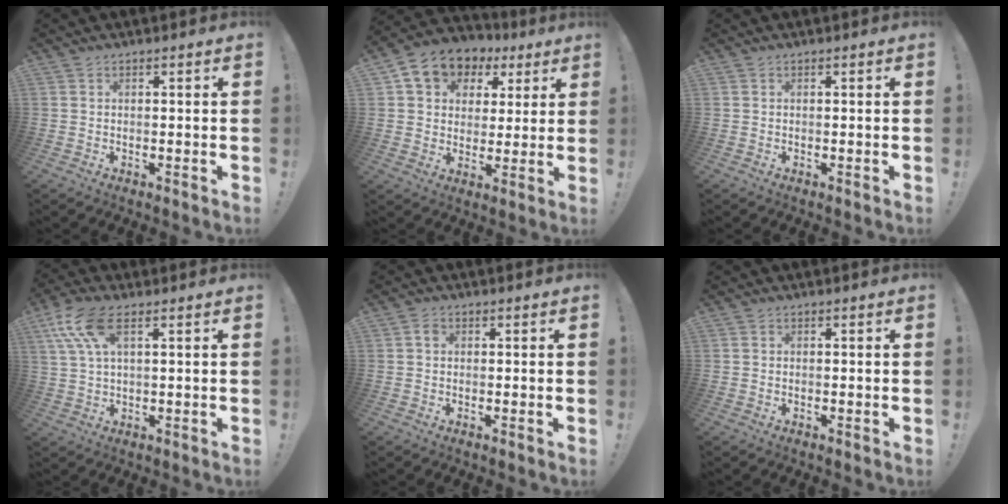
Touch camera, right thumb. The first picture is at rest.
{"total": 10.3, "force": [4.9, 8.1, 4.0], "torque": [-0.063, -0.023, 0.095]}
{"total": 0.0}
{"total": 10.8, "force": [4.9, 4.3, 8.6], "torque": [-0.168, -0.006, 0.096]}
{"total": 1.6, "force": [0.1, 1.3, 0.9], "torque": [-0.009, 0.001, 0.000]}
{"total": 0.0}